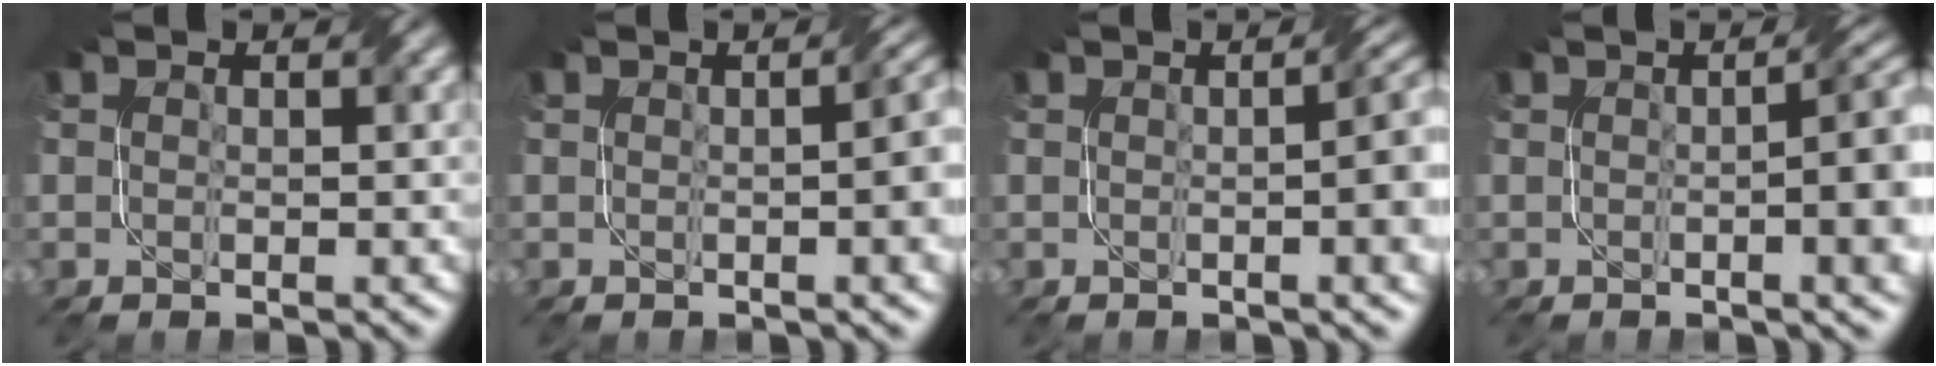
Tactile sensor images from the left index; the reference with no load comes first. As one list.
[{"total": 5.6, "force": [0.0, 2.0, 5.2], "torque": [-0.032, 0.011, 0.000]}, {"total": 6.8, "force": [-0.1, 2.5, 6.3], "torque": [-0.038, 0.013, -0.002]}, {"total": 8.6, "force": [-0.1, 3.1, 8.0], "torque": [-0.058, 0.016, -0.007]}]